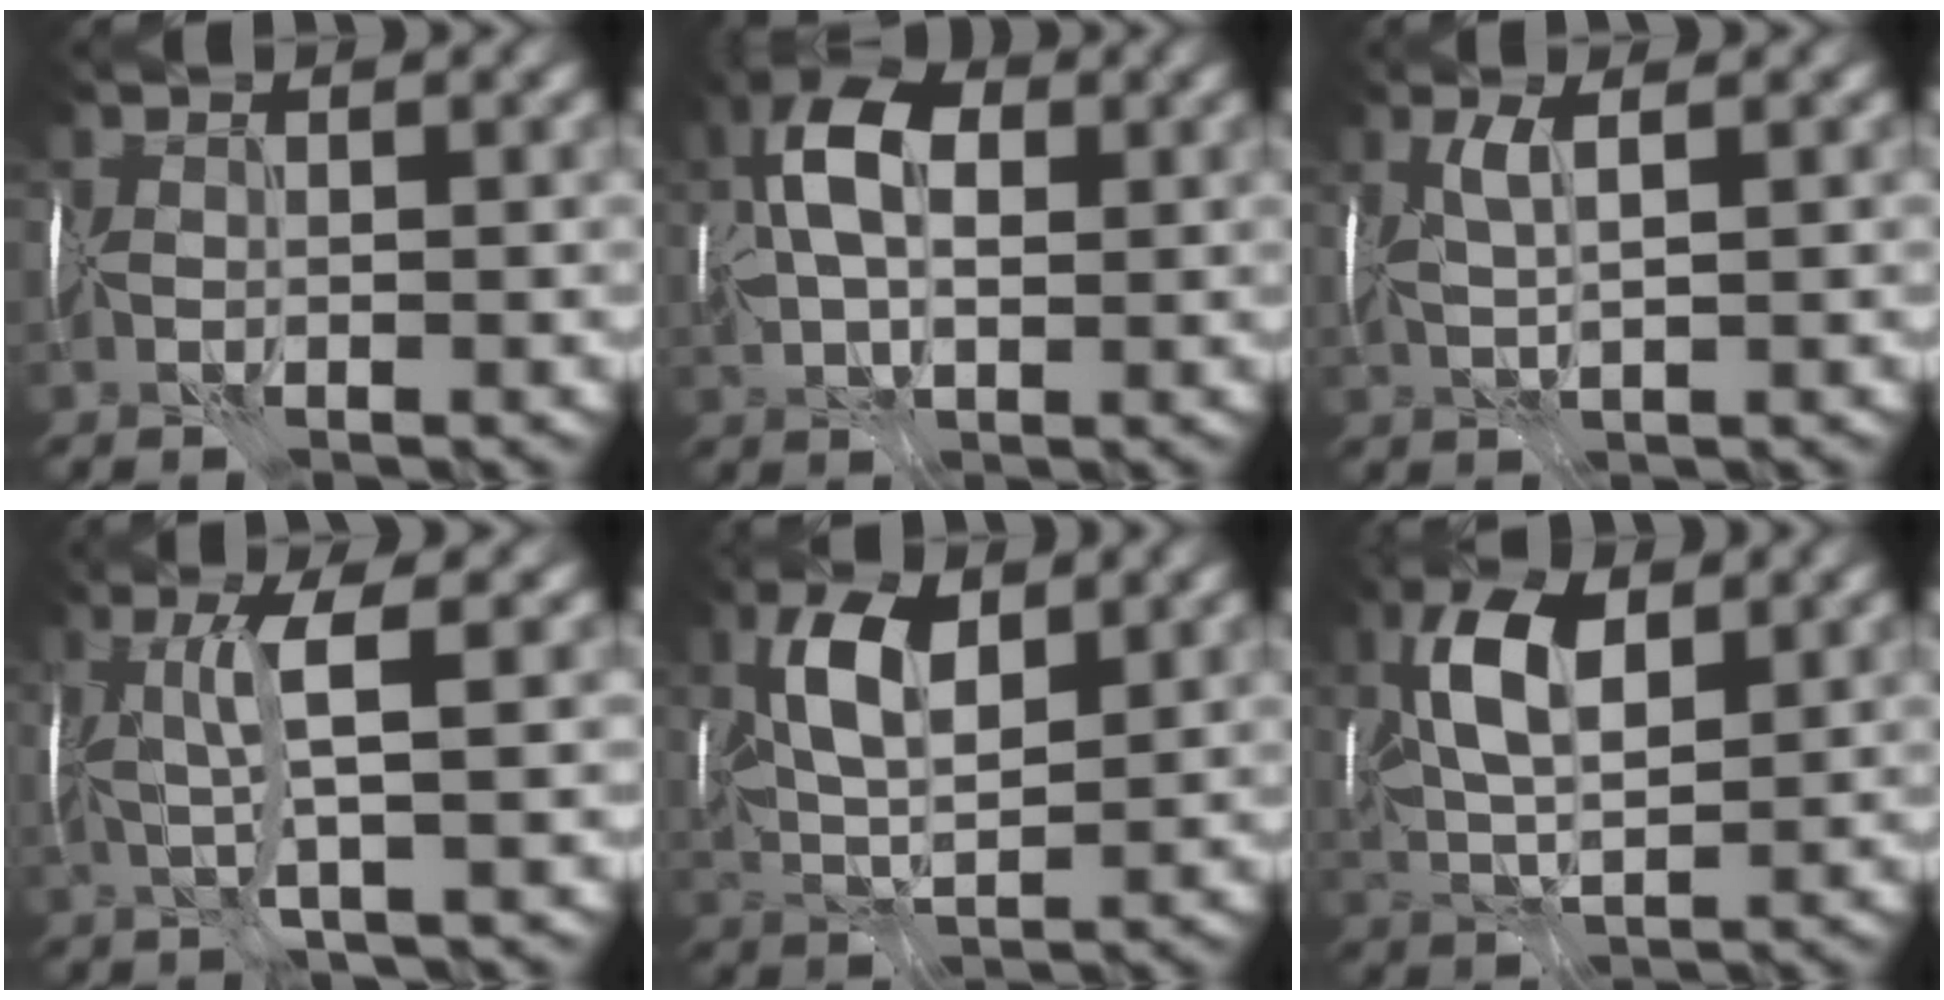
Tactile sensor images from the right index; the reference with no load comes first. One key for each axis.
{"total": 8.4, "fx": 2.0, "fy": 5.1, "fz": 6.4, "tx": -0.148, "ty": 0.031, "tz": 0.027}
{"total": 2.2, "fx": 1.0, "fy": 0.2, "fz": 1.9, "tx": -0.042, "ty": 0.009, "tz": 0.021}
{"total": 3.5, "fx": 0.7, "fy": 0.1, "fz": 3.4, "tx": -0.076, "ty": 0.006, "tz": 0.021}
{"total": 6.8, "fx": 2.4, "fy": 3.2, "fz": 5.6, "tx": -0.117, "ty": 0.020, "tz": 0.042}
{"total": 7.9, "fx": 2.5, "fy": 3.8, "fz": 6.4, "tx": -0.141, "ty": 0.020, "tz": 0.042}